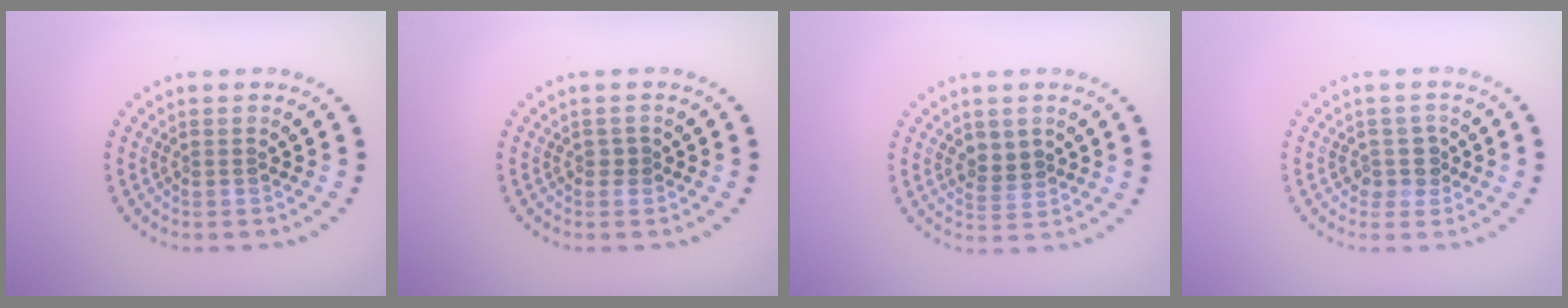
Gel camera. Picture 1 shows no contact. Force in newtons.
{"total": 0.7, "press": 0.6, "slide": 0.2}
{"total": 2.0, "press": 1.9, "slide": 0.6}
{"total": 1.8, "press": 1.5, "slide": 1.1}